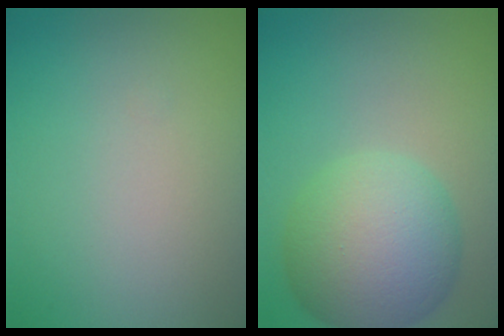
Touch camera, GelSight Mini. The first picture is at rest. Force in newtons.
{"total": 8.8, "press": 8.8, "slide": 0.3}